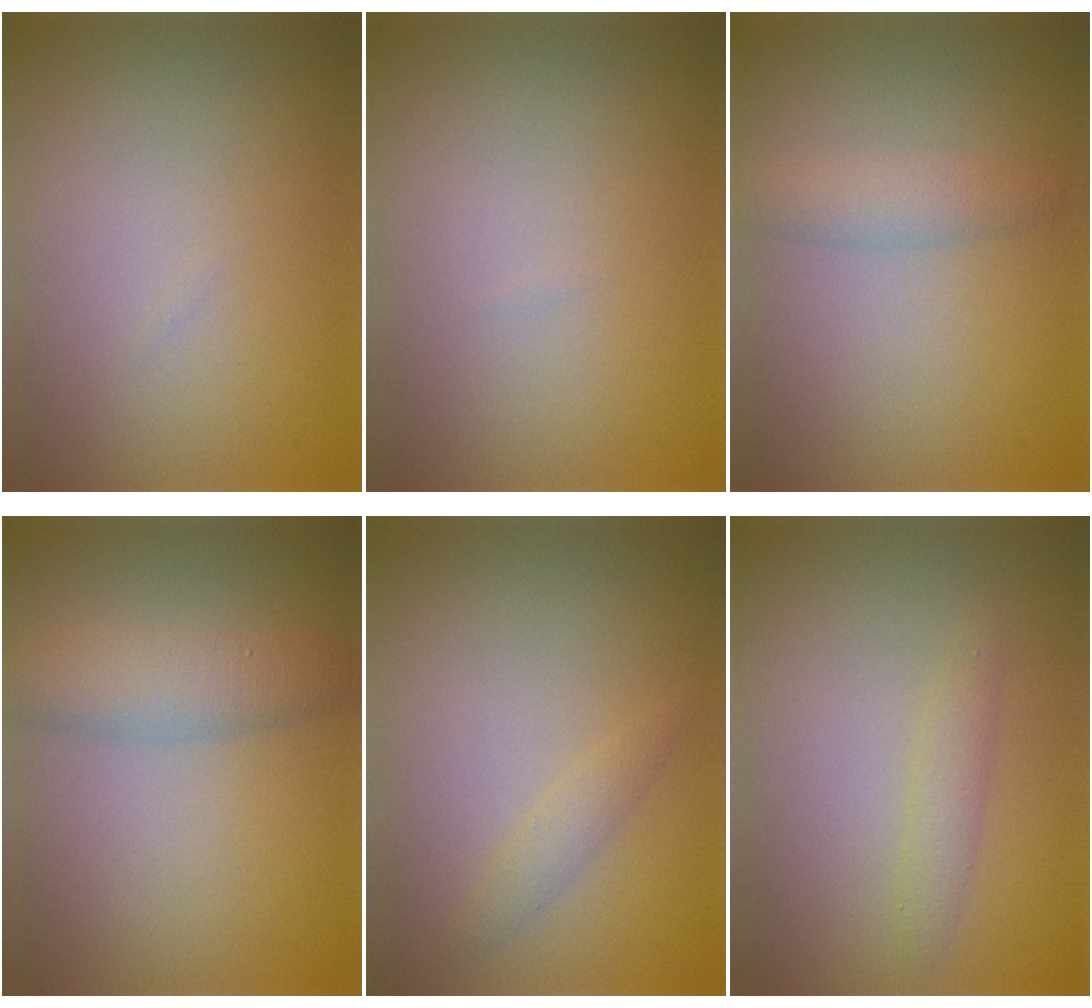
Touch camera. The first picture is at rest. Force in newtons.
{"total": 0.0}
{"total": 1.9, "press": 1.9, "slide": 0.1}
{"total": 3.4, "press": 3.4, "slide": 0.1}
{"total": 1.2, "press": 1.2, "slide": 0.0}
{"total": 1.4, "press": 1.4, "slide": 0.0}